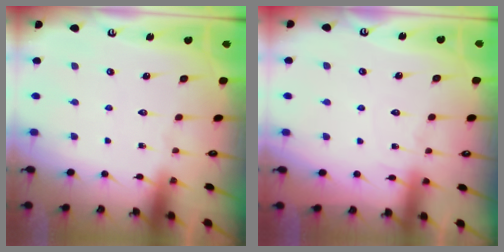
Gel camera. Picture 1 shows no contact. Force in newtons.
{"total": 5.7, "press": 5.7, "slide": 0.7}